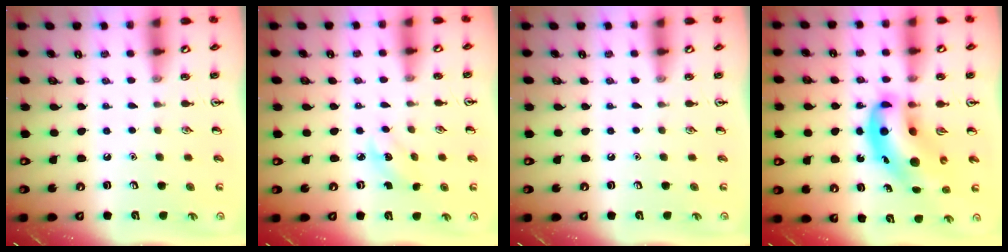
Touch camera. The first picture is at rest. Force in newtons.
{"total": 2.6, "press": 2.5, "slide": 0.8}
{"total": 0.0}
{"total": 12.7, "press": 12.3, "slide": 3.3}